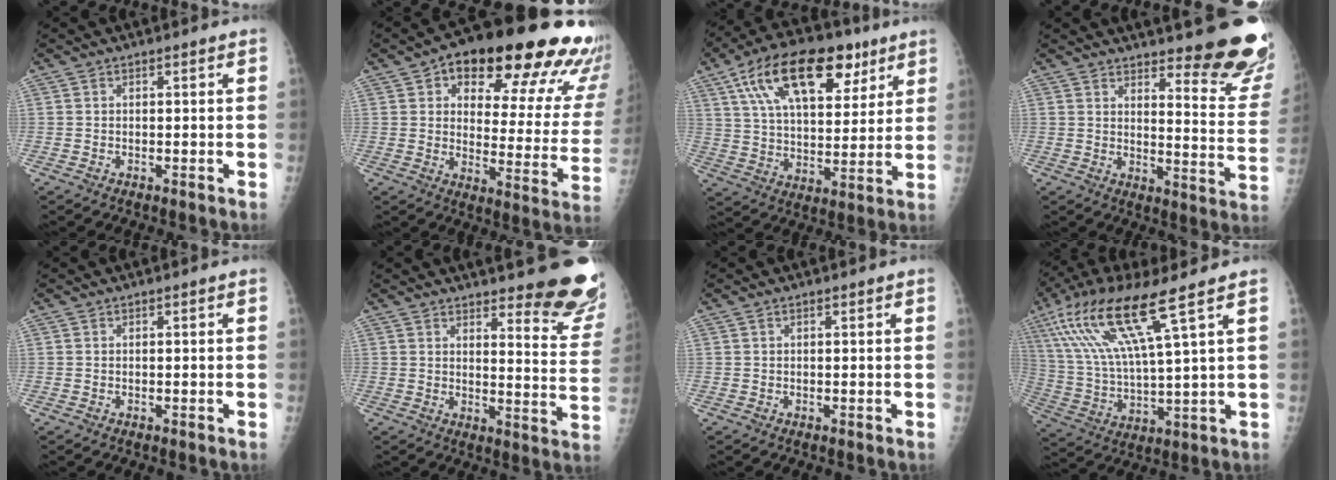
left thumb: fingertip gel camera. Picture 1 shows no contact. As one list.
[{"total": 26.8, "force": [16.6, 9.9, 18.5], "torque": [-0.201, -0.047, 0.213]}, {"total": 22.4, "force": [11.4, 11.4, 15.6], "torque": [-0.241, -0.011, 0.193]}, {"total": 17.7, "force": [13.8, 3.9, 10.3], "torque": [-0.097, -0.121, 0.167]}, {"total": 0.0}, {"total": 15.2, "force": [12.3, 3.5, 8.3], "torque": [-0.065, -0.105, 0.138]}, {"total": 0.0}, {"total": 17.1, "force": [8.8, 1.7, 14.6], "torque": [-0.312, -0.024, 0.173]}]